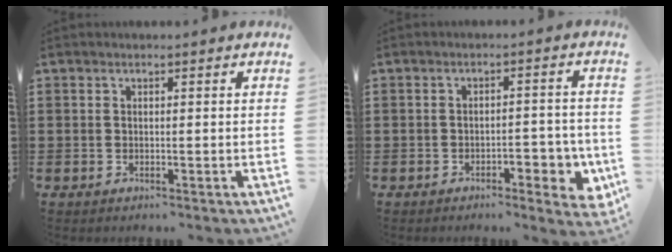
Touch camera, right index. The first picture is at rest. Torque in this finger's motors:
{"motor_torque": [0.32, -0.29, 0.20, 0.03]}